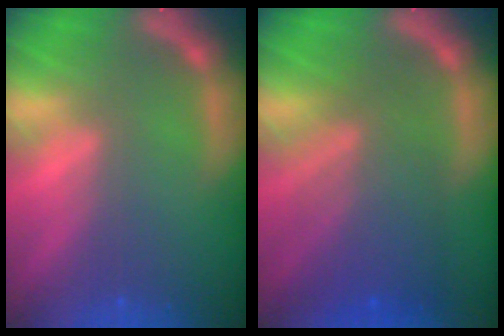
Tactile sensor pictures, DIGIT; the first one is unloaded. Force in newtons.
{"total": 7.1}